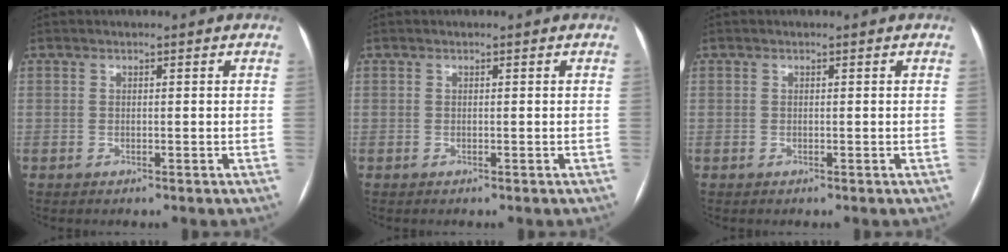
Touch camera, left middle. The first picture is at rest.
{"total": 0.0}
{"total": 0.0}